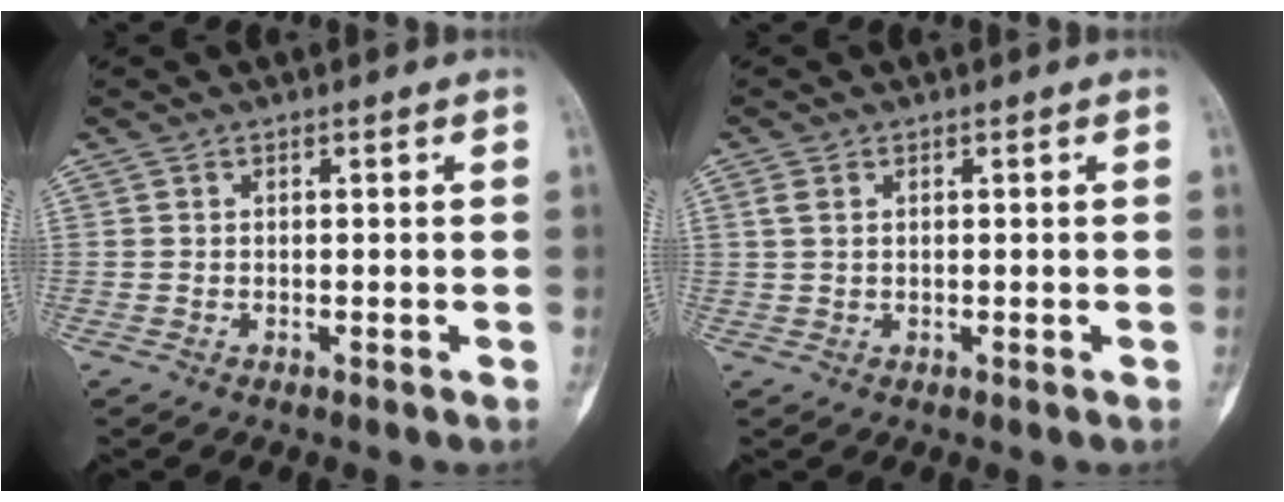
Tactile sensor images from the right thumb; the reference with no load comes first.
{"total": 1.9, "force": [0.7, 1.2, 1.2], "torque": [-0.029, 0.005, 0.017]}